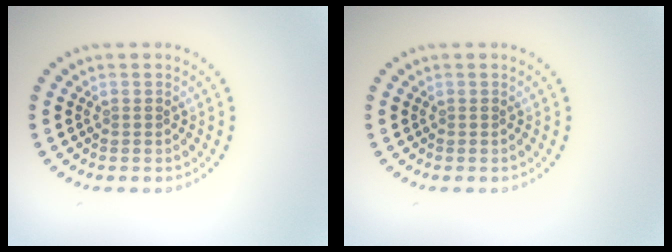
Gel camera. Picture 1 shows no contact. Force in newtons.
{"total": 0.0}